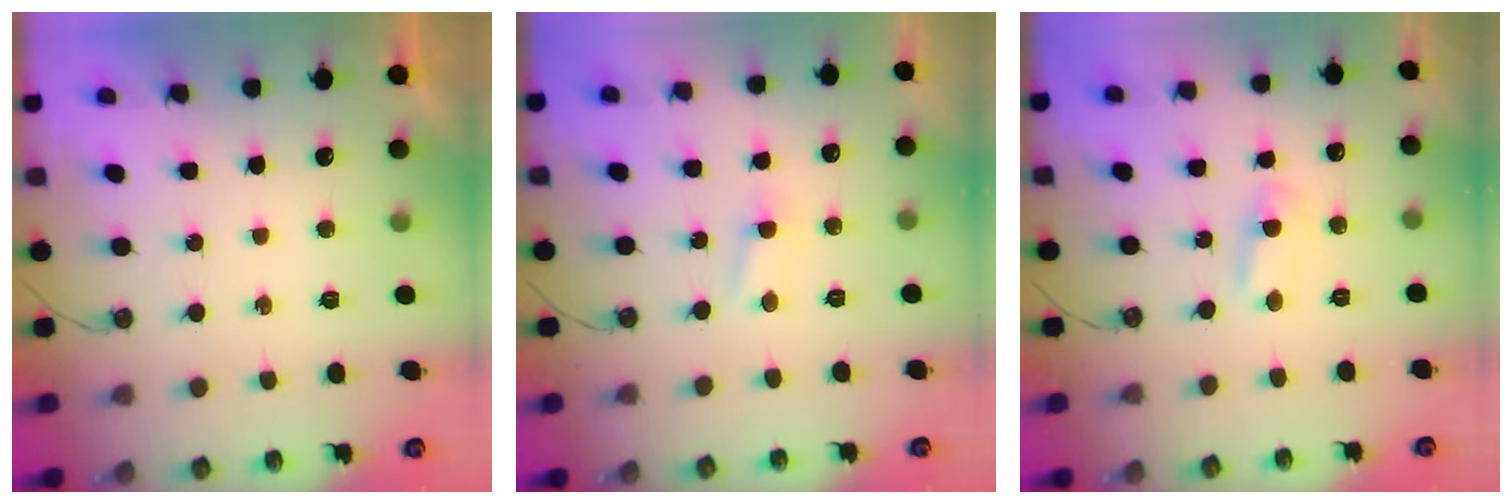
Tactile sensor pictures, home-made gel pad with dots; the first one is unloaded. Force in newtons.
{"total": 2.7, "press": 2.7, "slide": 0.4}
{"total": 1.8, "press": 1.8, "slide": 0.3}